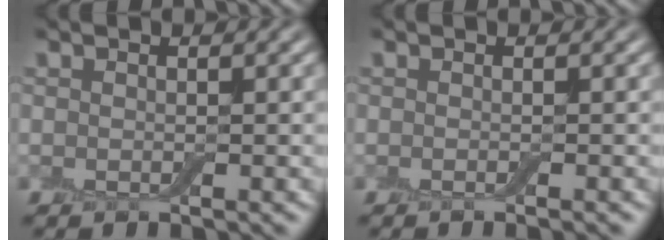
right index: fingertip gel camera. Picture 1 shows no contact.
{"total": 0.7, "force": [-0.3, 0.1, 0.6], "torque": [-0.004, -0.003, -0.008]}